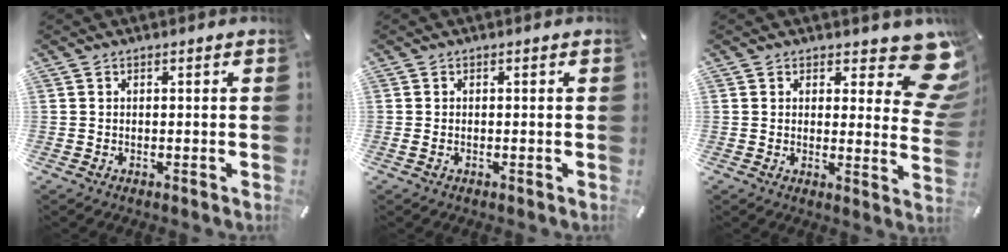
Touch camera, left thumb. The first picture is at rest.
{"total": 0.8, "force": [-0.3, 0.4, 0.6], "torque": [-0.012, -0.001, -0.005]}
{"total": 11.6, "force": [7.0, 5.1, 7.7], "torque": [-0.079, -0.061, 0.123]}